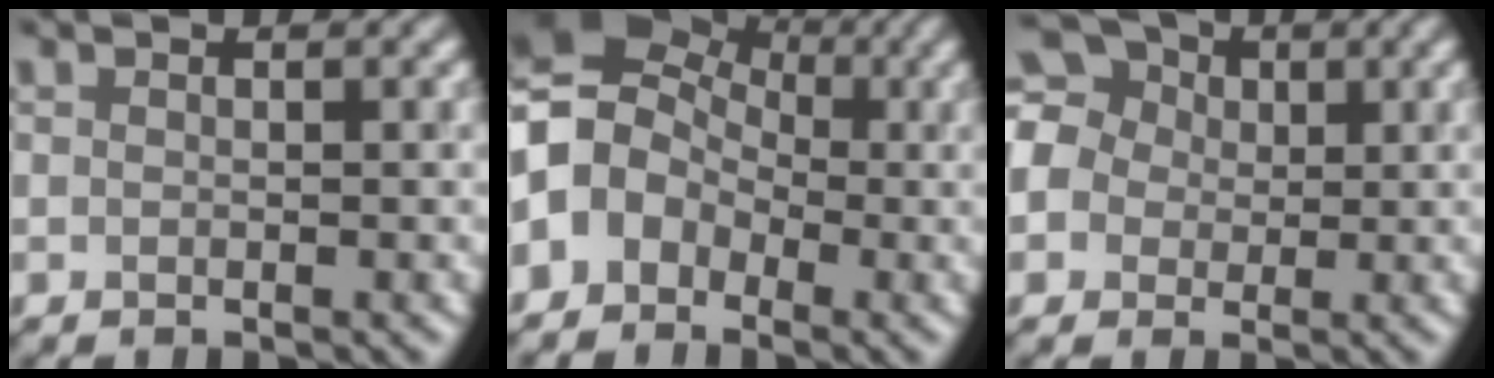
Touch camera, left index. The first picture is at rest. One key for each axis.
{"total": 6.6, "fx": -1.0, "fy": 5.4, "fz": 3.6, "tx": -0.072, "ty": 0.016, "tz": -0.045}
{"total": 9.1, "fx": 2.1, "fy": 8.0, "fz": 3.7, "tx": -0.099, "ty": 0.047, "tz": 0.010}